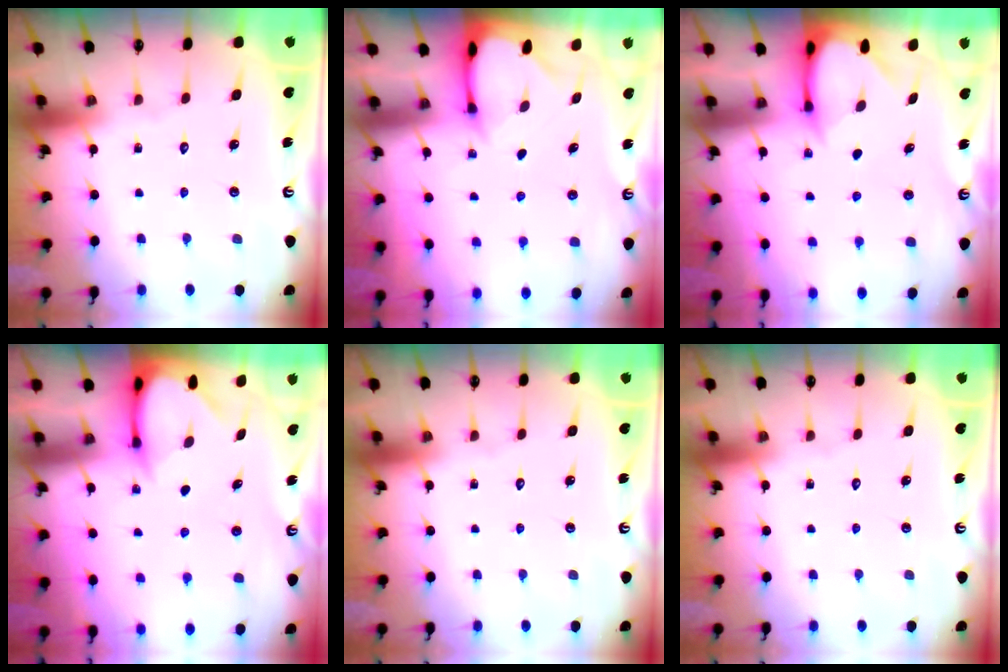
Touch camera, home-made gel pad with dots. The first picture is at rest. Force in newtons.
{"total": 2.5, "press": 2.5, "slide": 0.0}
{"total": 3.4, "press": 3.4, "slide": 0.3}
{"total": 3.3, "press": 3.3, "slide": 0.3}
{"total": 0.0}
{"total": 0.0}